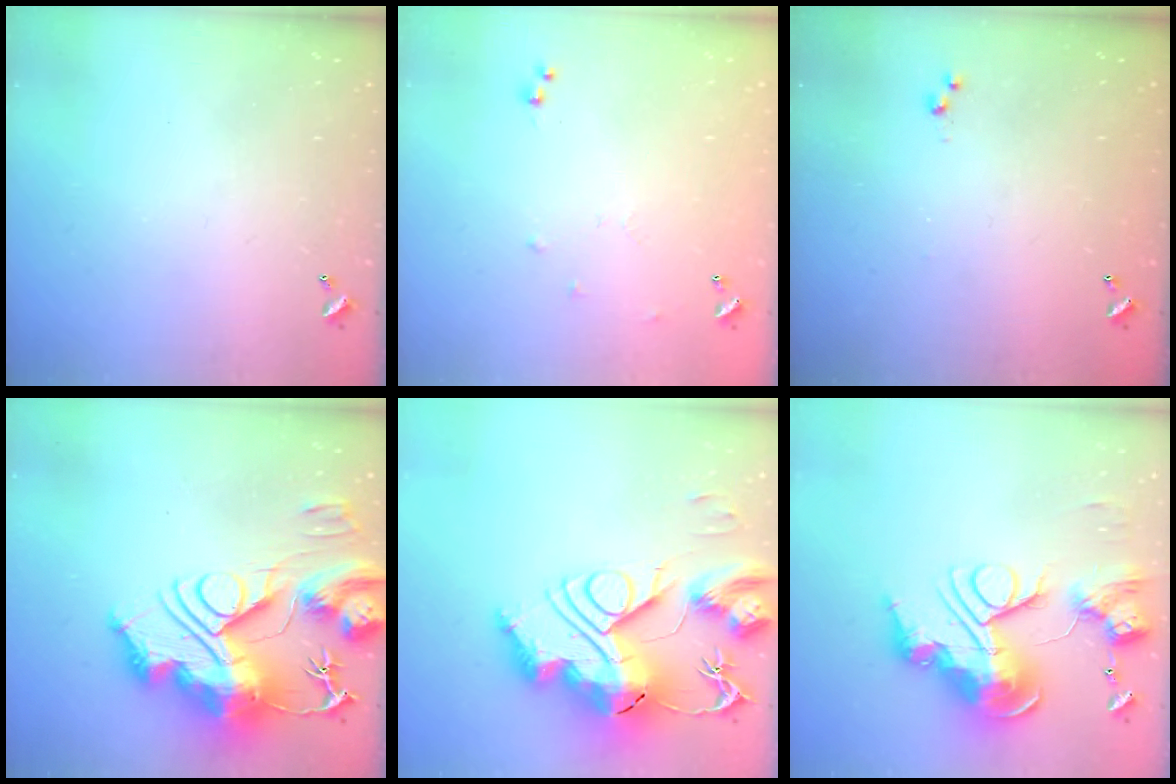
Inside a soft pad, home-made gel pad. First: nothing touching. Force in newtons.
{"total": 6.3, "press": 6.3, "slide": 0.7}
{"total": 3.0, "press": 3.0, "slide": 0.4}
{"total": 0.5, "press": 0.5, "slide": 0.0}
{"total": 0.7, "press": 0.7, "slide": 0.0}
{"total": 0.9, "press": 0.9, "slide": 0.0}